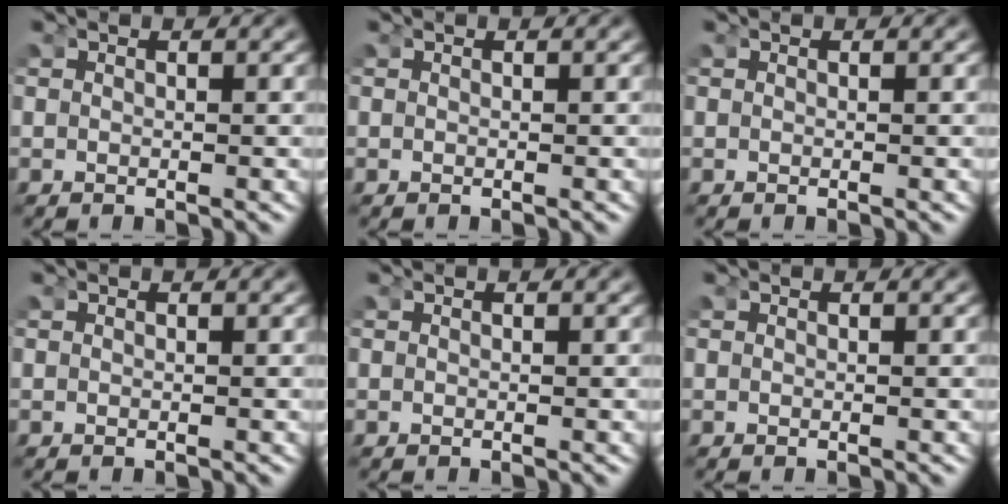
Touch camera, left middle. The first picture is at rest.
{"total": 0.0}
{"total": 0.0}
{"total": 0.0}
{"total": 0.0}
{"total": 0.0}